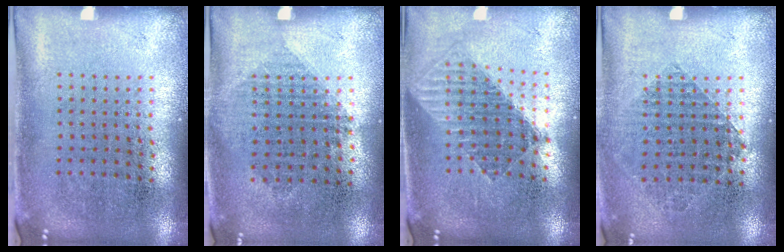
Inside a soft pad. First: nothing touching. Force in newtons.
{"total": 1.0, "press": 0.9, "slide": 0.5}
{"total": 1.5, "press": 1.3, "slide": 0.9}
{"total": 0.9, "press": 0.8, "slide": 0.3}